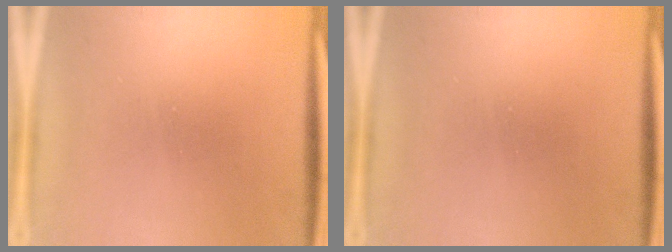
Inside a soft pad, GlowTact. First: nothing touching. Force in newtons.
{"total": 0.0}